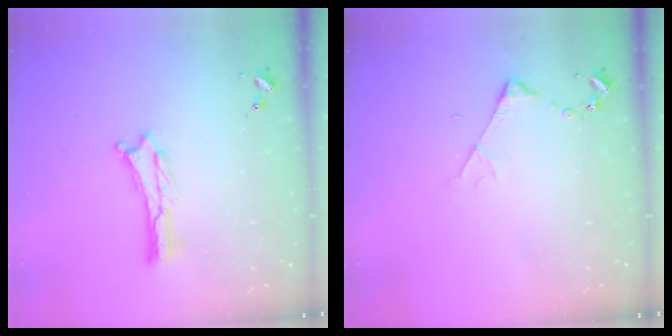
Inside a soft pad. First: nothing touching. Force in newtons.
{"total": 3.2, "press": 3.2, "slide": 0.4}